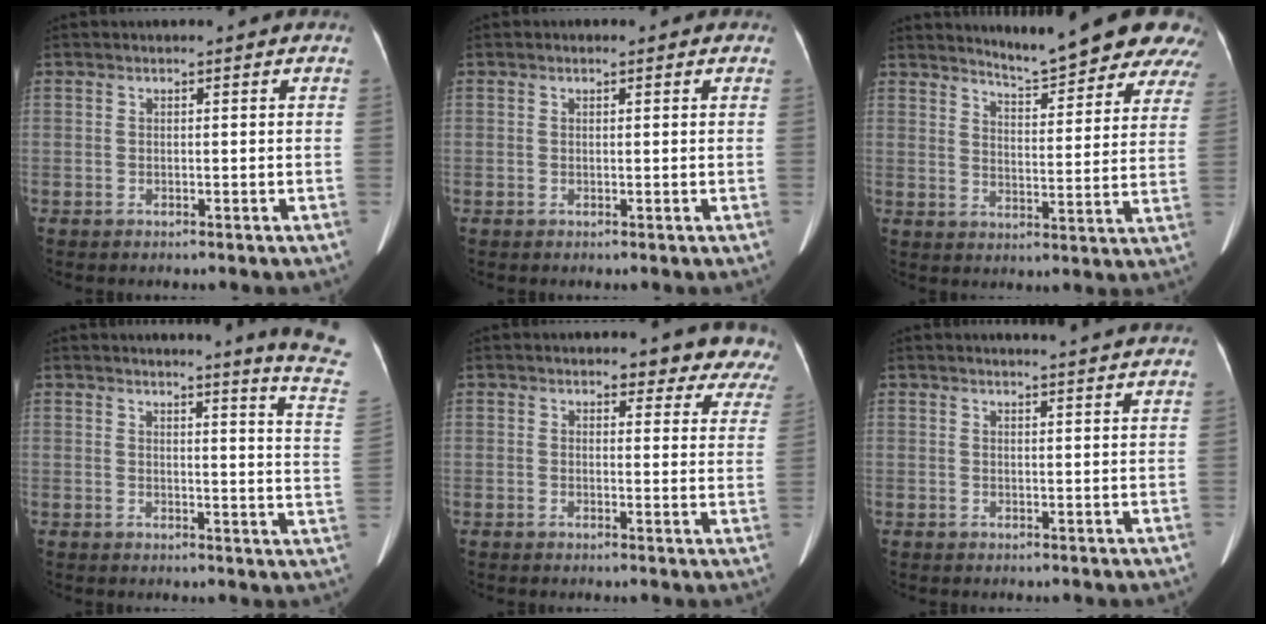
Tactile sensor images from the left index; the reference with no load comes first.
{"total": 0.5, "force": [0.3, 0.4, 0.3], "torque": [-0.005, 0.002, 0.001]}
{"total": 14.7, "force": [13.6, 1.8, 5.3], "torque": [-0.056, -0.039, 0.160]}
{"total": 10.3, "force": [9.7, -2.3, 2.9], "torque": [-0.033, -0.101, 0.087]}
{"total": 8.1, "force": [7.5, 2.7, 1.1], "torque": [0.032, -0.016, 0.050]}
{"total": 5.2, "force": [4.9, -0.6, 1.7], "torque": [-0.021, 0.003, 0.046]}